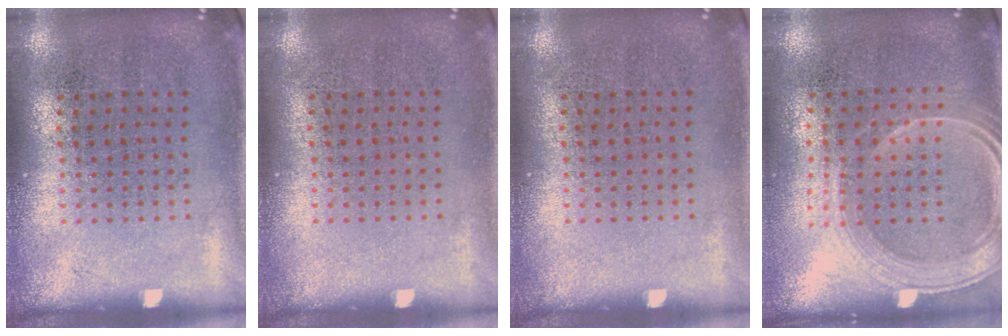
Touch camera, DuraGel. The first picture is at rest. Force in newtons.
{"total": 0.0}
{"total": 0.0}
{"total": 1.6, "press": 1.4, "slide": 0.8}